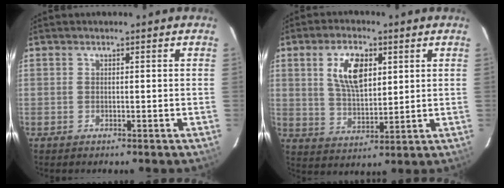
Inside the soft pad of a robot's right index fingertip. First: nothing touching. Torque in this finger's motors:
{"motor_torque": [0.67, 0.40, 0.51, 0.12]}